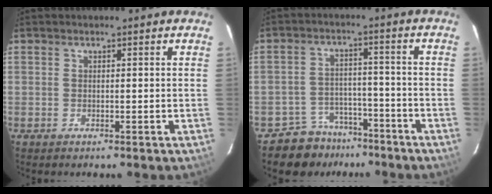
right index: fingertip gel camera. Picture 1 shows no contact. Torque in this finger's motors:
{"motor_torque": [0.54, -0.50, -0.06, -0.01]}